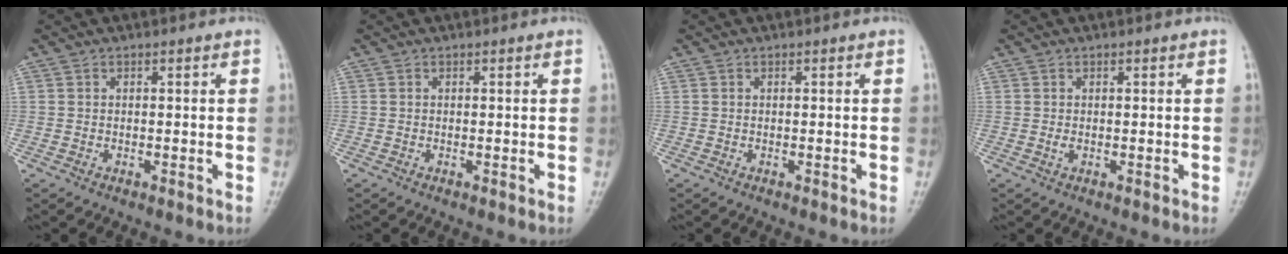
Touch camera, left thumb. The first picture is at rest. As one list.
[{"total": 0.0}, {"total": 0.0}, {"total": 0.9, "force": [0.0, 0.5, 0.7], "torque": [-0.011, 0.000, 0.002]}]